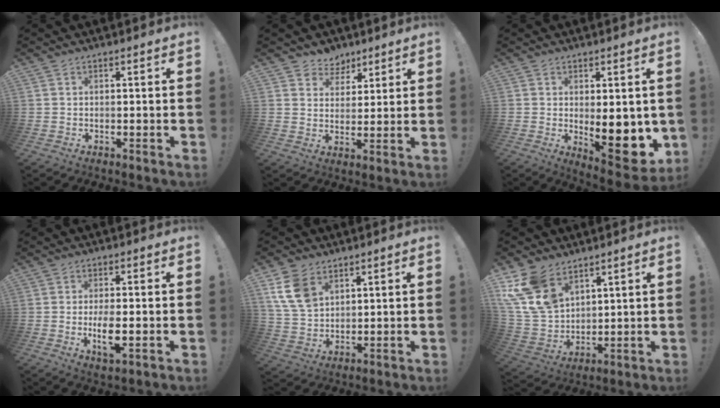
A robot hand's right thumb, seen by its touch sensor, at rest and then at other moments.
{"total": 6.3, "force": [4.0, 4.9, 0.2], "torque": [0.000, -0.035, 0.079]}
{"total": 12.4, "force": [-0.5, 4.7, 11.4], "torque": [-0.131, -0.017, 0.003]}
{"total": 6.4, "force": [-1.2, 2.1, 5.9], "torque": [-0.109, -0.016, -0.025]}
{"total": 11.3, "force": [5.9, 7.7, 5.8], "torque": [-0.112, -0.018, 0.121]}
{"total": 15.6, "force": [9.9, 9.5, 7.4], "torque": [-0.162, -0.057, 0.192]}